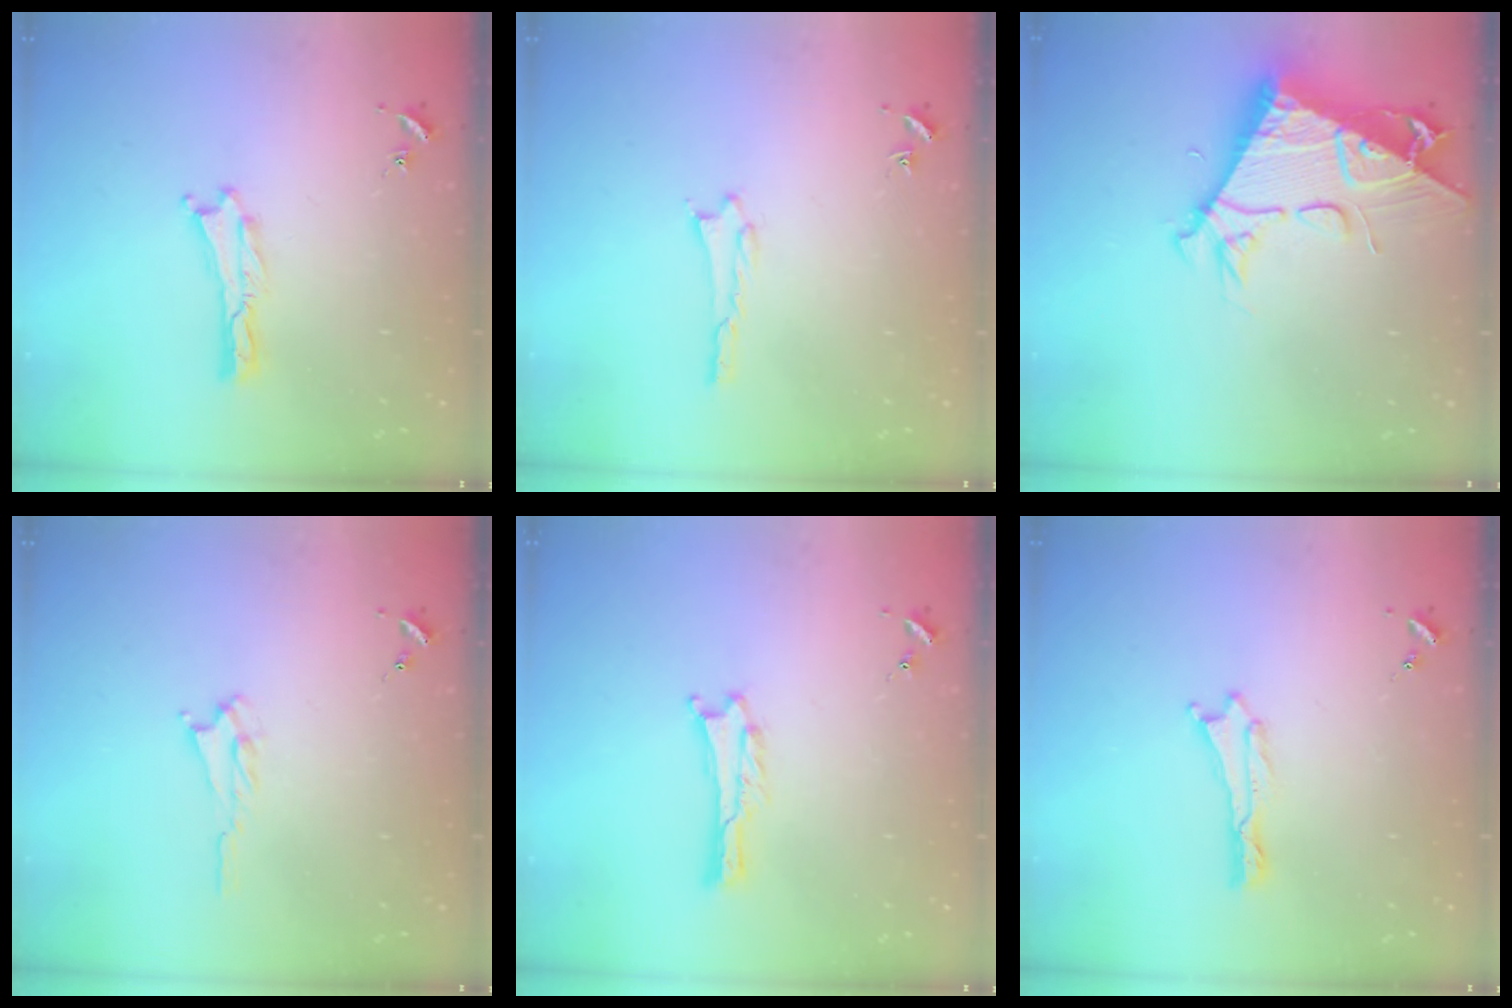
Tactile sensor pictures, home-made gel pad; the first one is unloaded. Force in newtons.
{"total": 1.4, "press": 1.4, "slide": 0.2}
{"total": 9.4, "press": 9.4, "slide": 0.9}
{"total": 1.6, "press": 1.5, "slide": 0.4}
{"total": 0.5, "press": 0.5, "slide": 0.1}
{"total": 0.0}